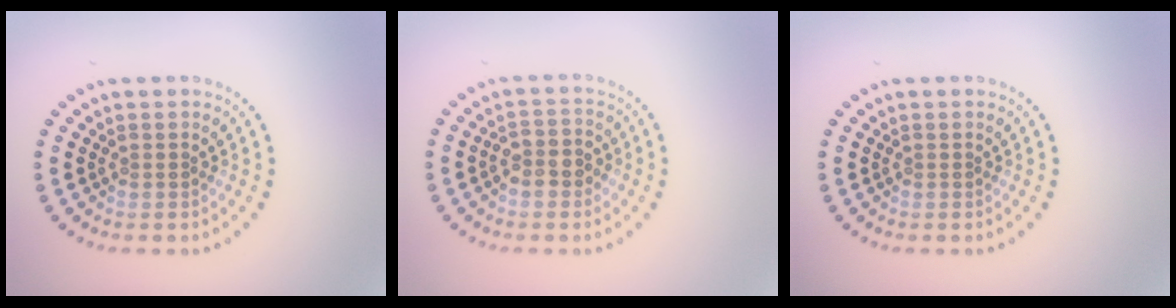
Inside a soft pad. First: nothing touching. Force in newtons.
{"total": 2.2, "press": 2.1, "slide": 0.7}
{"total": 0.0}